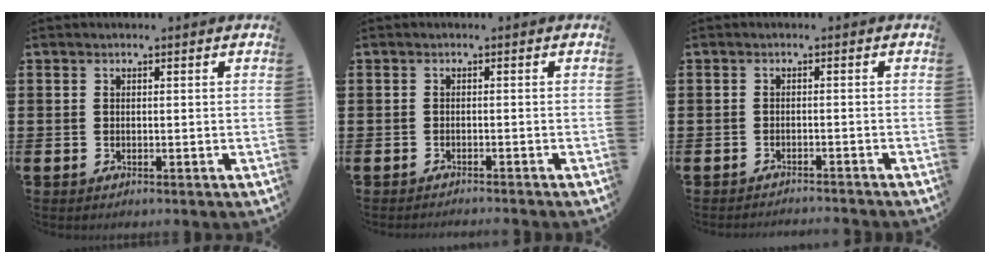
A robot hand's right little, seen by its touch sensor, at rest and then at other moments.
{"total": 0.8, "force": [-0.8, -0.2, 0.0], "torque": [0.000, -0.001, -0.016]}
{"total": 1.2, "force": [-1.2, -0.2, 0.0], "torque": [0.001, 0.002, -0.024]}